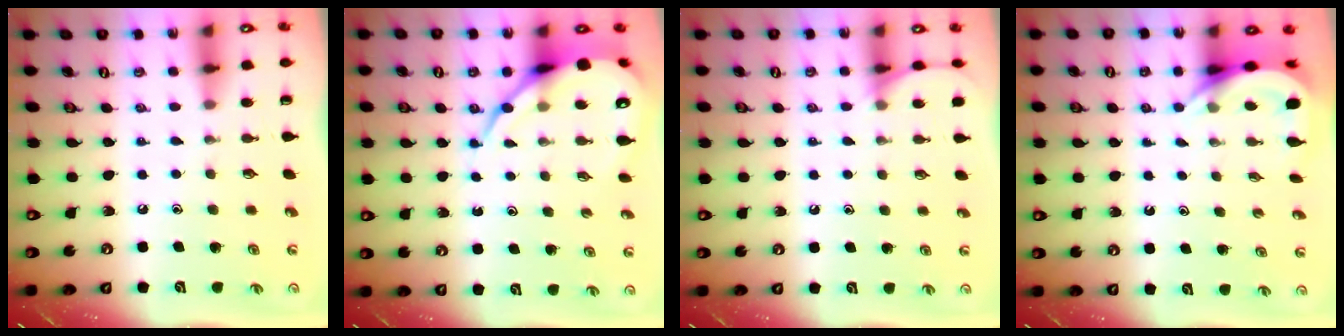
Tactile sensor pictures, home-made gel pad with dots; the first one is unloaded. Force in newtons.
{"total": 10.9, "press": 10.9, "slide": 1.3}
{"total": 6.6, "press": 6.5, "slide": 0.7}
{"total": 5.4, "press": 5.4, "slide": 0.3}